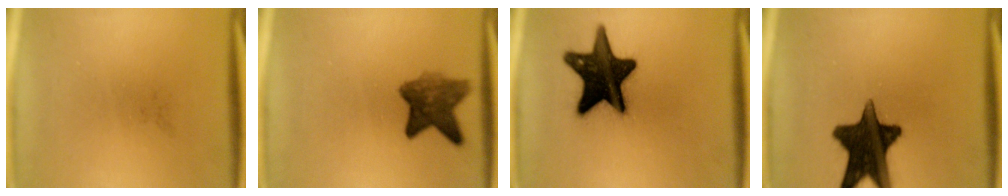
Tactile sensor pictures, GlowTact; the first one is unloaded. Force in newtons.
{"total": 6.7}
{"total": 17.7}
{"total": 15.3}